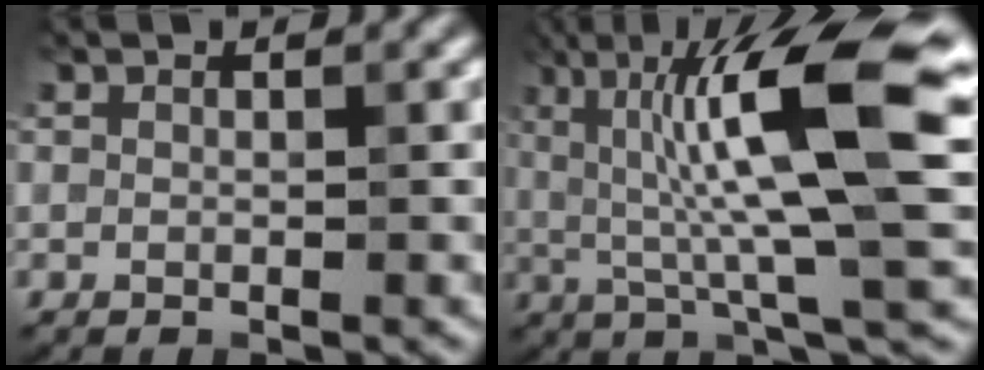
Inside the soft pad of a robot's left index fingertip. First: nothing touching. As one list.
[{"total": 14.0, "force": [3.1, 3.1, 13.2], "torque": [-0.214, 0.017, 0.046]}]